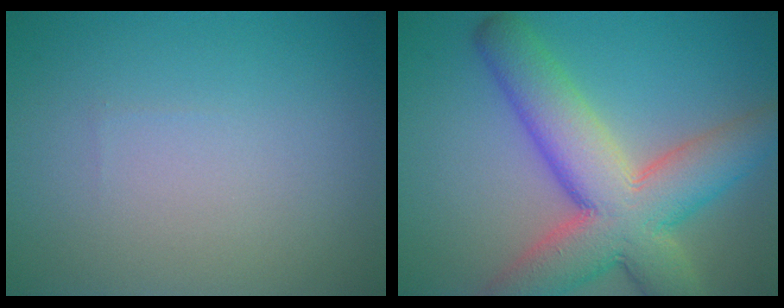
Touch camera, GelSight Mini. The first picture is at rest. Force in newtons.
{"total": 10.9, "press": 10.9, "slide": 0.6}